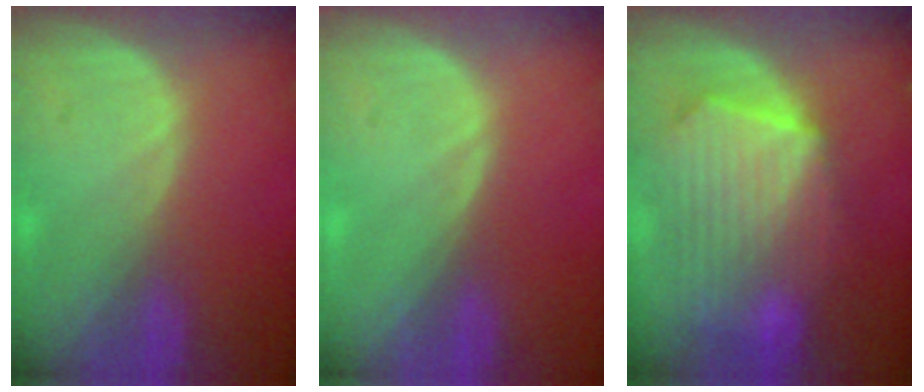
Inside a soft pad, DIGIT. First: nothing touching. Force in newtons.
{"total": 0.0}
{"total": 10.8, "press": 9.5, "slide": 5.2}